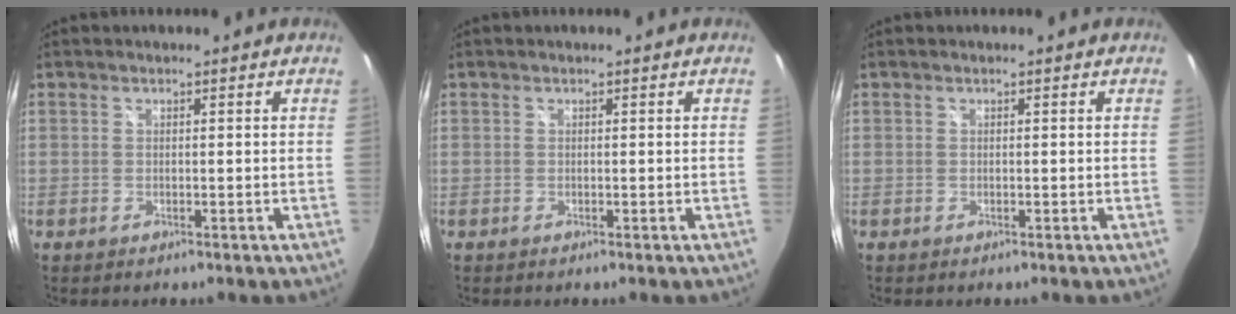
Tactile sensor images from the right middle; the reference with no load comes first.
{"total": 0.0}
{"total": 0.0}